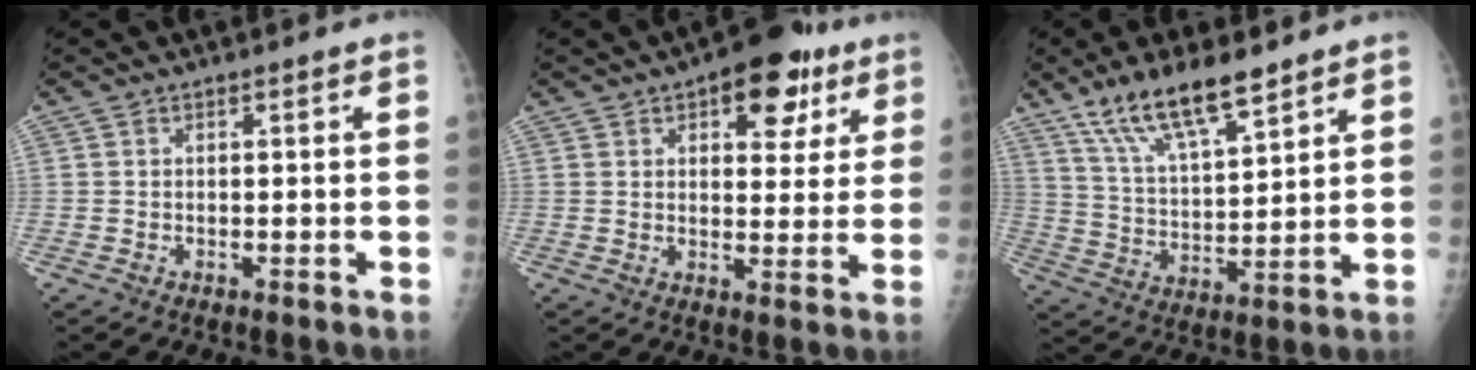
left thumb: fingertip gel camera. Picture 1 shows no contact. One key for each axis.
{"total": 11.8, "fx": 6.2, "fy": 6.1, "fz": 8.0, "tx": -0.059, "ty": -0.015, "tz": 0.078}
{"total": 13.4, "fx": 9.5, "fy": 3.8, "fz": 8.6, "tx": -0.143, "ty": -0.047, "tz": 0.186}